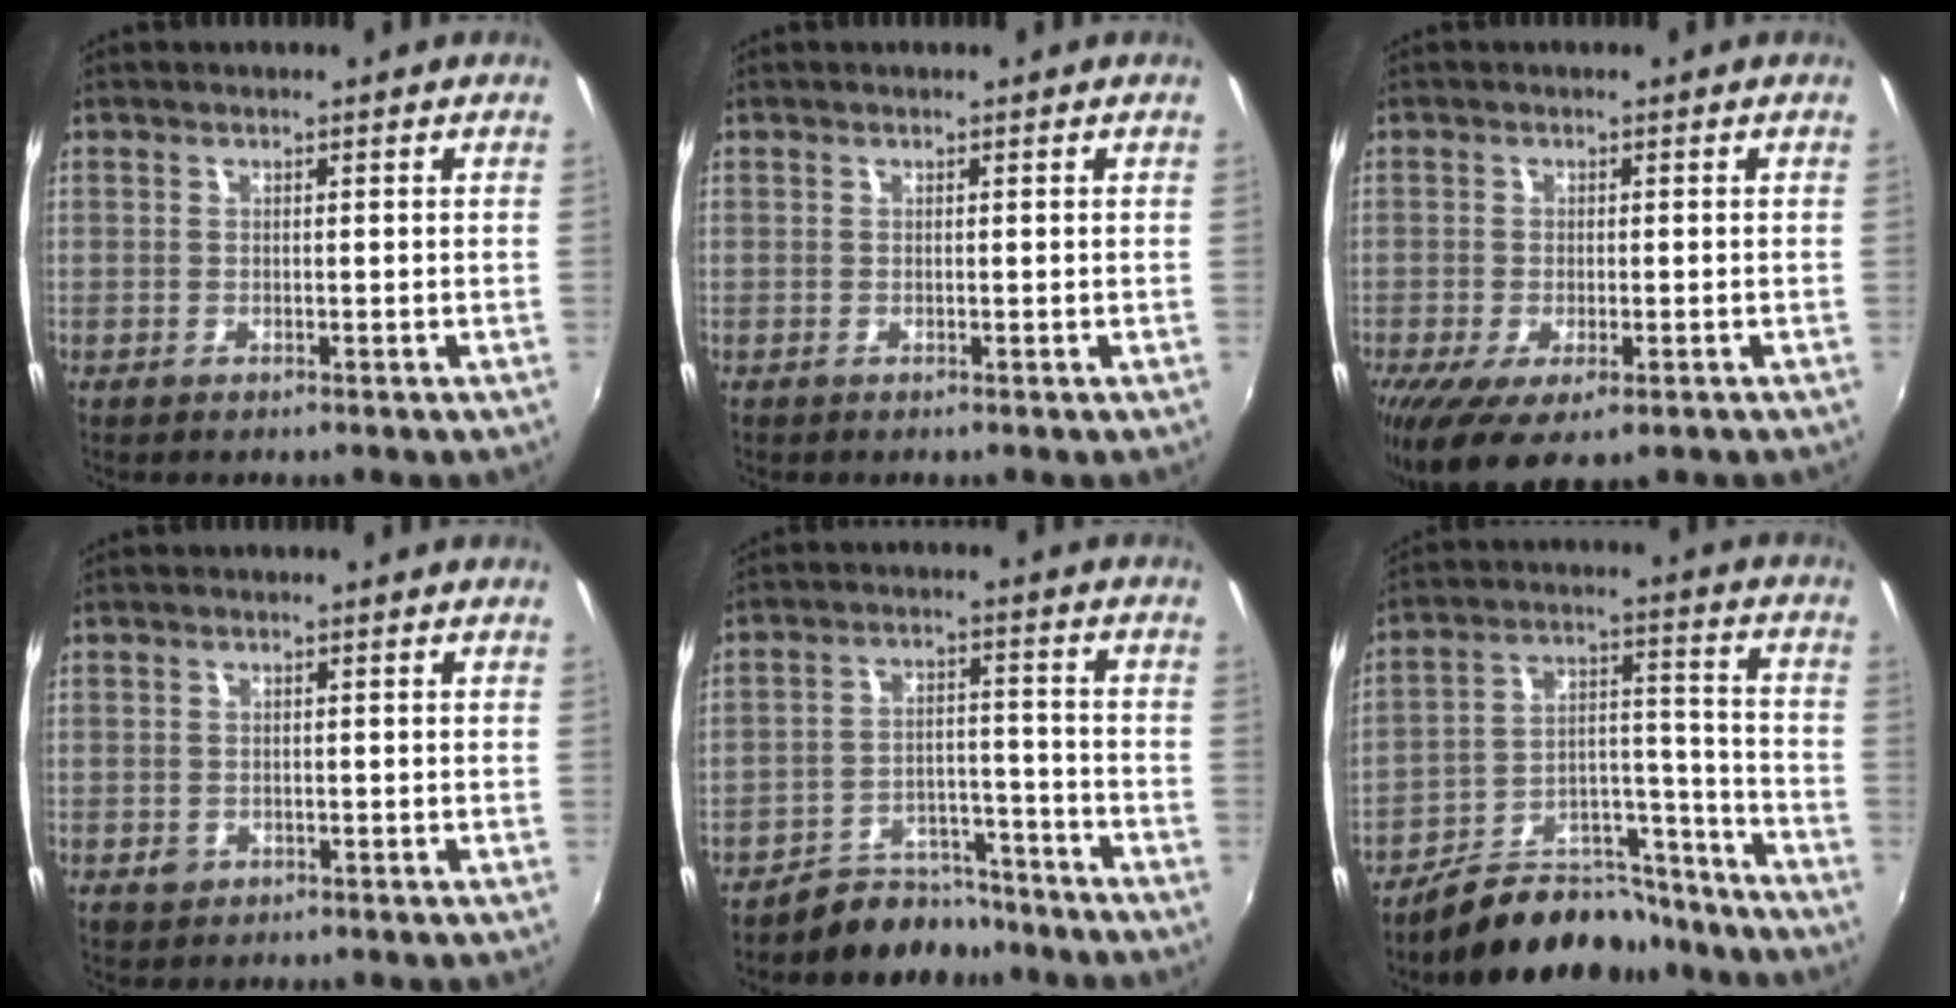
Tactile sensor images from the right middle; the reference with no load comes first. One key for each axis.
{"total": 0.0}
{"total": 9.2, "fx": -5.0, "fy": 3.6, "fz": 6.8, "tx": -0.138, "ty": -0.043, "tz": -0.076}
{"total": 1.8, "fx": -0.8, "fy": 1.6, "fz": 0.6, "tx": -0.012, "ty": -0.002, "tz": -0.010}
{"total": 9.1, "fx": -8.2, "fy": 3.8, "fz": 1.1, "tx": -0.026, "ty": 0.029, "tz": -0.120}
{"total": 16.8, "fx": -14.6, "fy": 6.5, "fz": 5.2, "tx": -0.076, "ty": 0.055, "tz": -0.212}